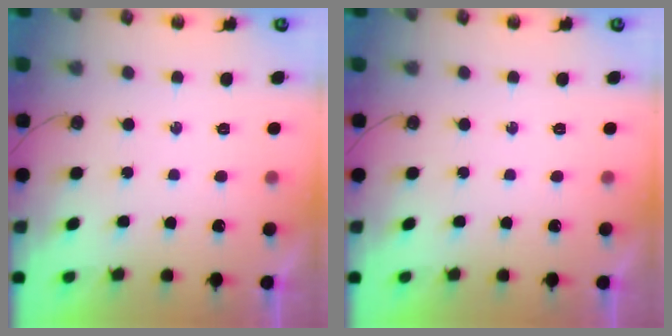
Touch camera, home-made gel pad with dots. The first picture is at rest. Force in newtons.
{"total": 0.0}